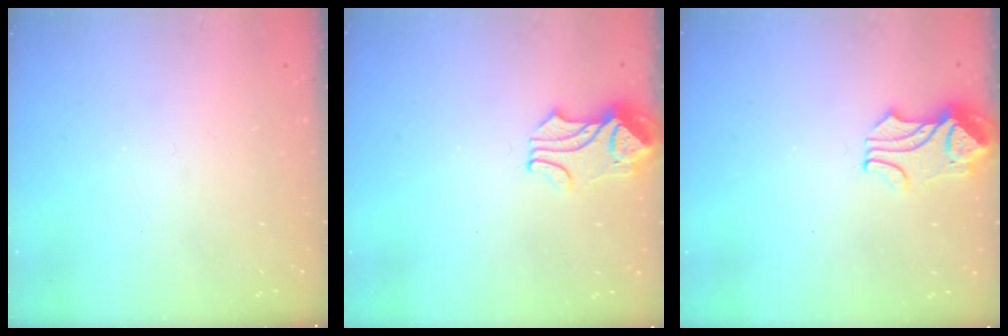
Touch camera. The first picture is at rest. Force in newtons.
{"total": 2.1, "press": 2.0, "slide": 0.7}
{"total": 2.1, "press": 2.0, "slide": 0.7}